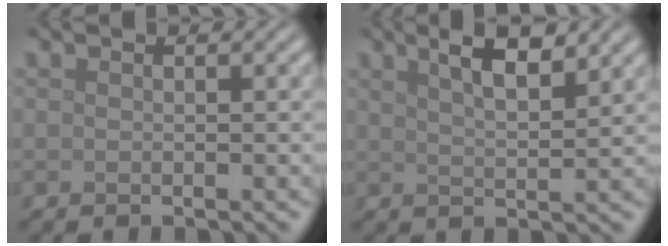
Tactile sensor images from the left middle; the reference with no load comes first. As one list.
[{"total": 4.4, "force": [2.8, 1.2, 3.2], "torque": [-0.045, 0.013, 0.042]}]